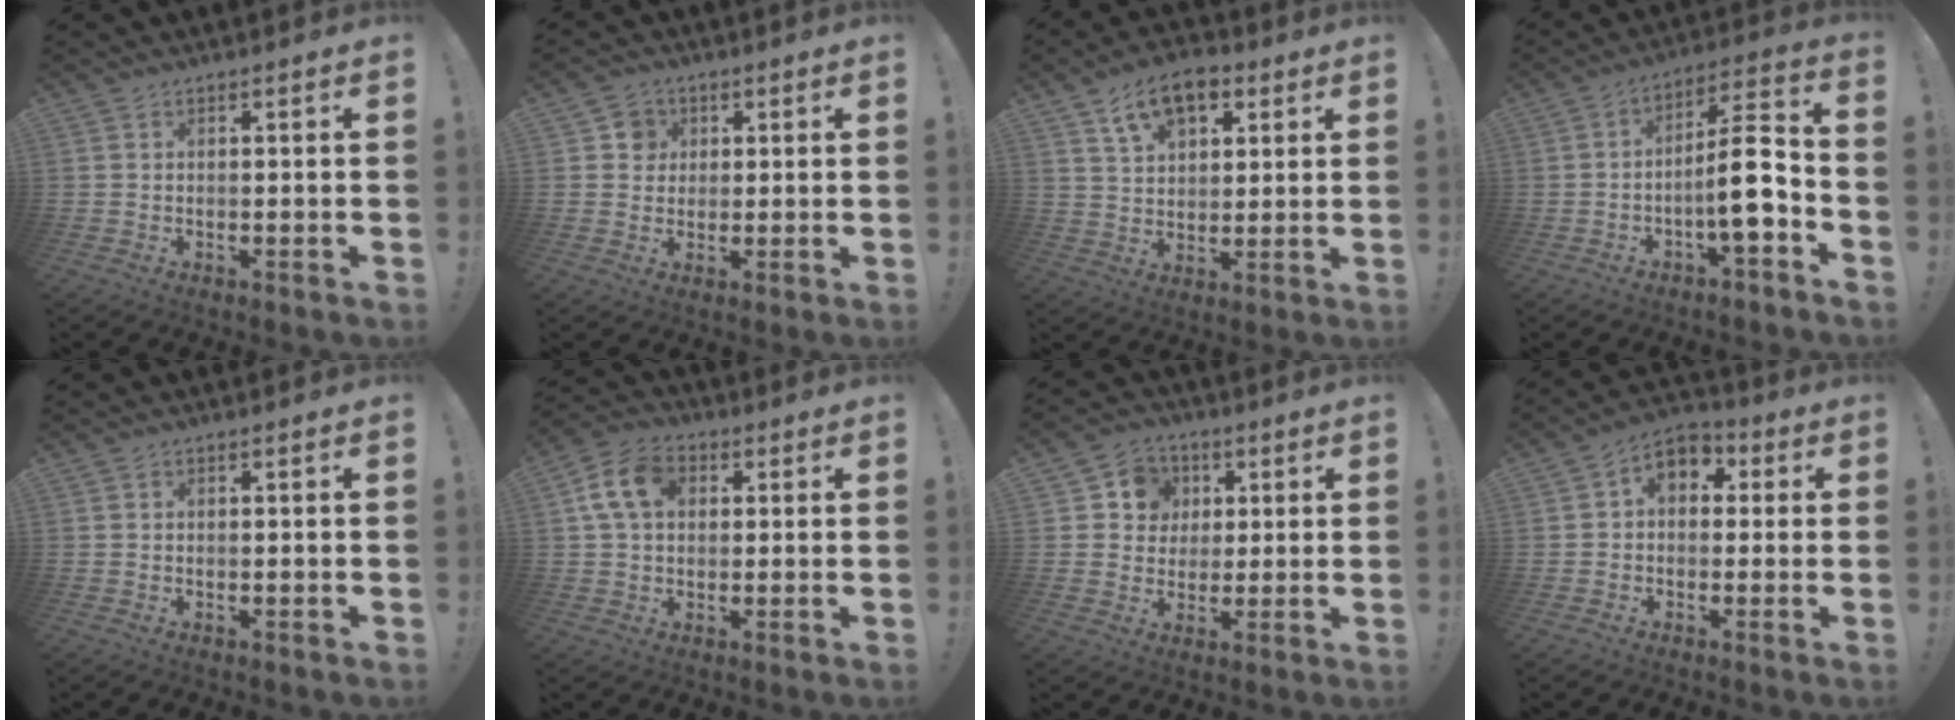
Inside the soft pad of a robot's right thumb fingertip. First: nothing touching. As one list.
[{"total": 5.2, "force": [1.5, 4.8, 1.2], "torque": [-0.005, -0.002, 0.026]}, {"total": 11.9, "force": [6.4, 7.4, 6.7], "torque": [-0.098, -0.019, 0.120]}, {"total": 13.5, "force": [-3.9, 4.4, 12.2], "torque": [-0.182, 0.027, -0.063]}, {"total": 0.0}, {"total": 11.1, "force": [2.9, 7.9, 7.2], "torque": [-0.123, 0.013, 0.057]}, {"total": 8.7, "force": [2.0, 8.1, 2.4], "torque": [-0.029, -0.004, 0.042]}, {"total": 6.9, "force": [1.2, 5.4, 4.1], "torque": [-0.055, 0.005, 0.027]}]